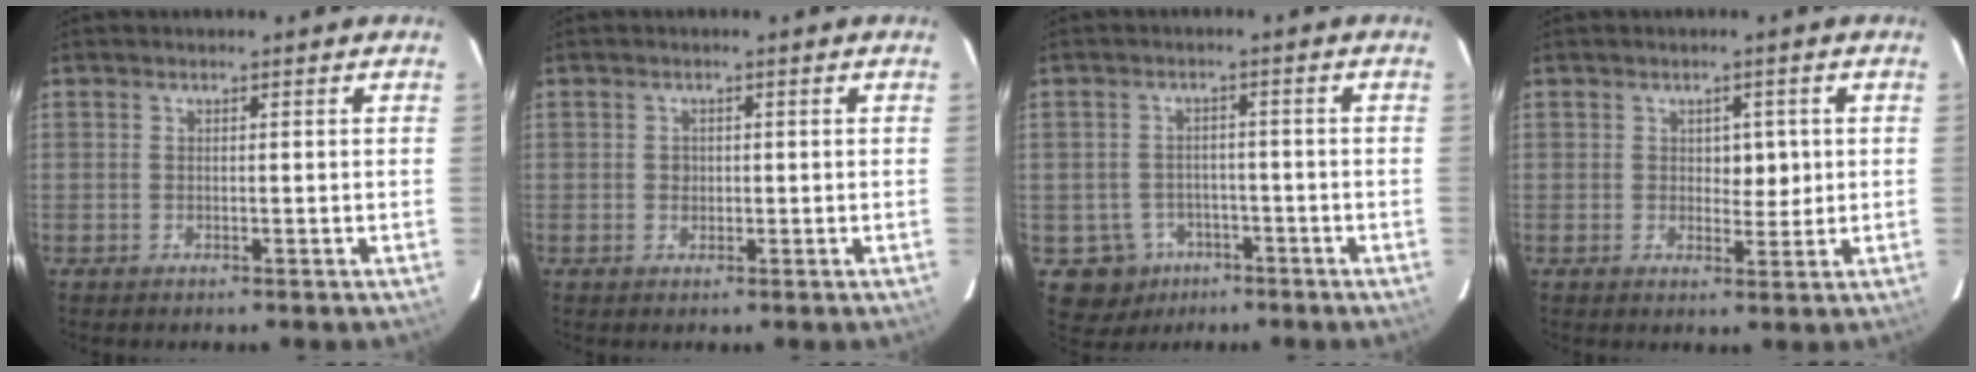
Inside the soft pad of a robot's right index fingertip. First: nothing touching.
{"total": 1.3, "force": [0.0, 1.1, 0.6], "torque": [-0.011, 0.002, 0.002]}
{"total": 6.4, "force": [-2.7, 5.7, 0.7], "torque": [-0.017, 0.010, -0.032]}
{"total": 3.2, "force": [0.6, 2.1, 2.3], "torque": [-0.022, -0.001, 0.010]}